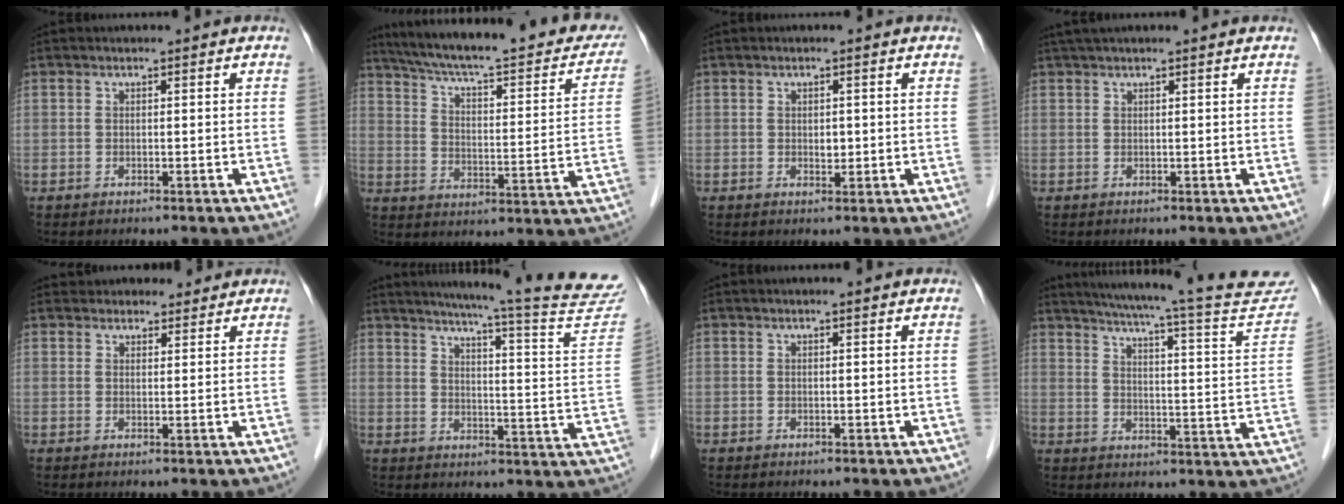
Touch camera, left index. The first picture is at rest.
{"total": 28.3, "force": [23.6, 5.2, 14.7], "torque": [-0.224, -0.015, 0.306]}
{"total": 1.3, "force": [0.0, 0.8, 1.0], "torque": [-0.016, 0.000, 0.003]}
{"total": 4.0, "force": [3.5, -0.1, 2.0], "torque": [-0.025, 0.036, 0.053]}
{"total": 5.0, "force": [4.6, 2.0, 0.1], "torque": [0.009, 0.016, 0.057]}
{"total": 23.8, "force": [21.7, -0.8, 9.7], "torque": [-0.138, -0.097, 0.254]}
{"total": 1.5, "force": [1.4, -0.1, 0.6], "torque": [-0.012, 0.008, 0.016]}
{"total": 26.0, "force": [23.6, 1.6, 10.8], "torque": [-0.160, -0.069, 0.282]}